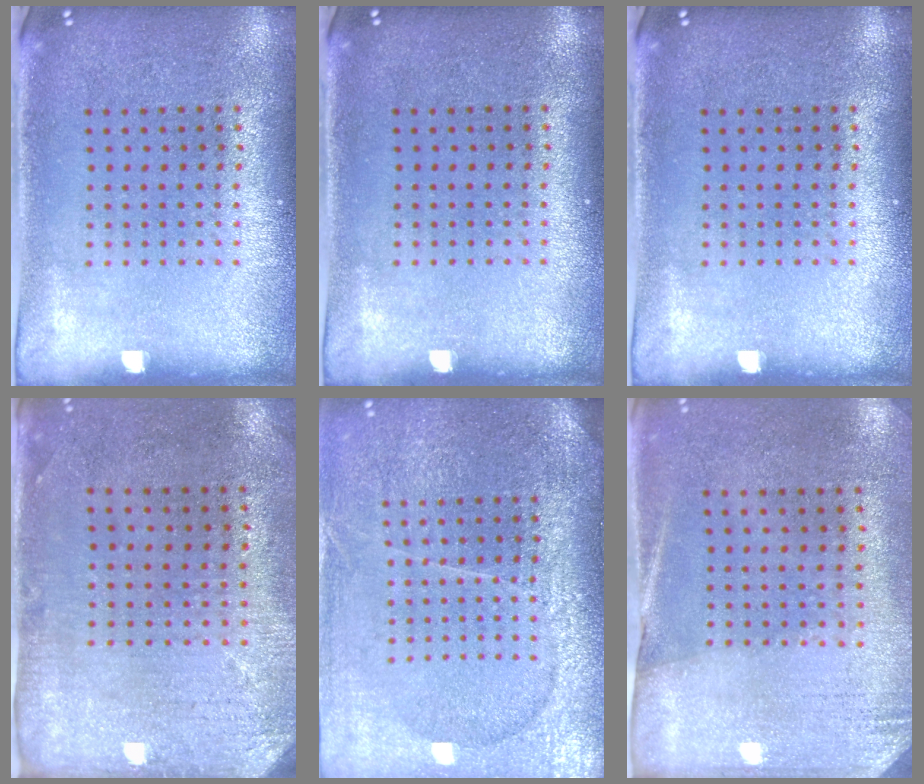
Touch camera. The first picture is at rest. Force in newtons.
{"total": 0.0}
{"total": 0.0}
{"total": 2.9, "press": 2.4, "slide": 1.7}
{"total": 3.8, "press": 3.4, "slide": 1.8}
{"total": 2.6, "press": 2.3, "slide": 1.3}